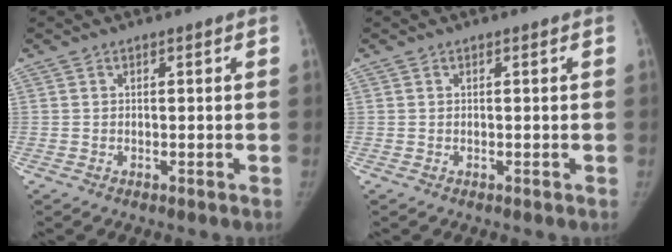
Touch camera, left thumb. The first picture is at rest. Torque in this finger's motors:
{"motor_torque": [0.11, 0.18, -0.14, -0.51, 0.03]}